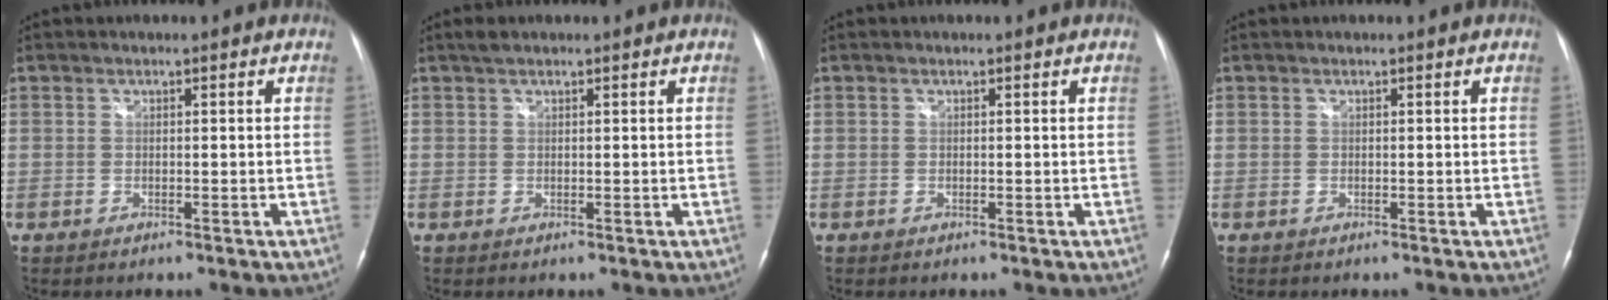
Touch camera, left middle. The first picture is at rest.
{"total": 1.2, "force": [1.0, 0.4, 0.6], "torque": [-0.015, 0.013, 0.019]}
{"total": 0.0}
{"total": 0.0}